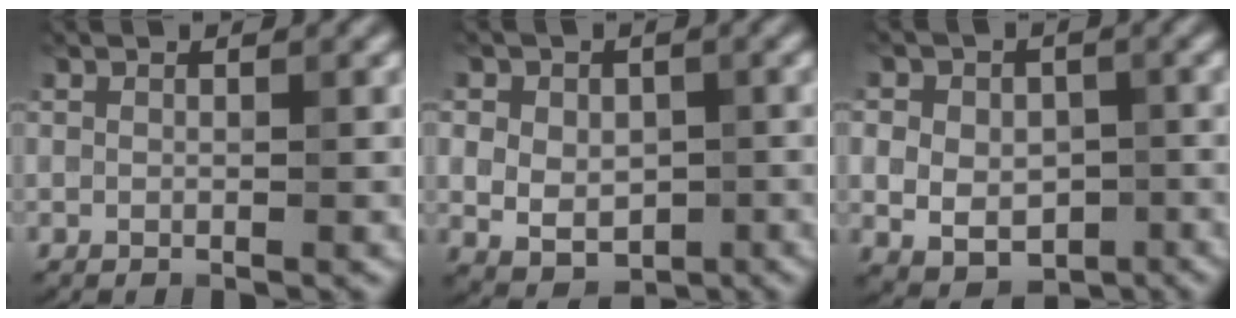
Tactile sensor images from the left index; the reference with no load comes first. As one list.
[{"total": 5.1, "force": [0.1, 4.1, 3.1], "torque": [-0.042, -0.002, -0.001]}, {"total": 6.7, "force": [-0.6, 5.5, 3.8], "torque": [-0.048, -0.002, -0.015]}]